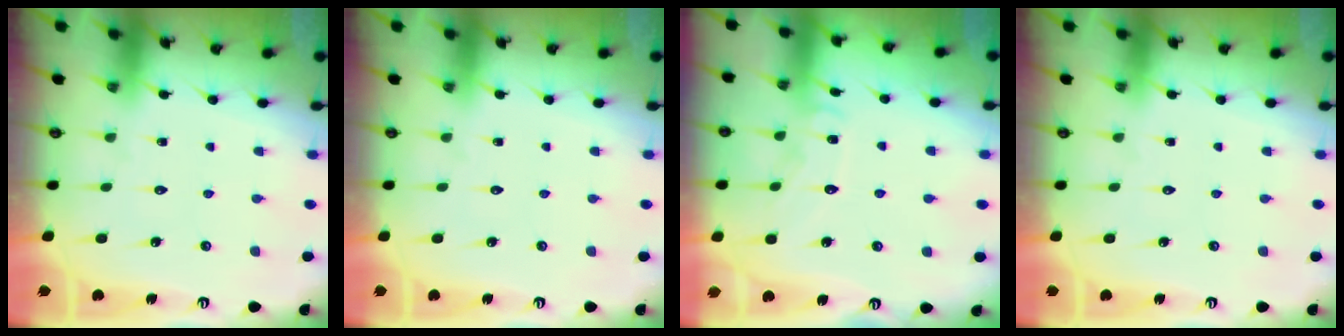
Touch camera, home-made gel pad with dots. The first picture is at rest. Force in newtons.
{"total": 0.0}
{"total": 6.6, "press": 6.5, "slide": 0.5}
{"total": 0.0}